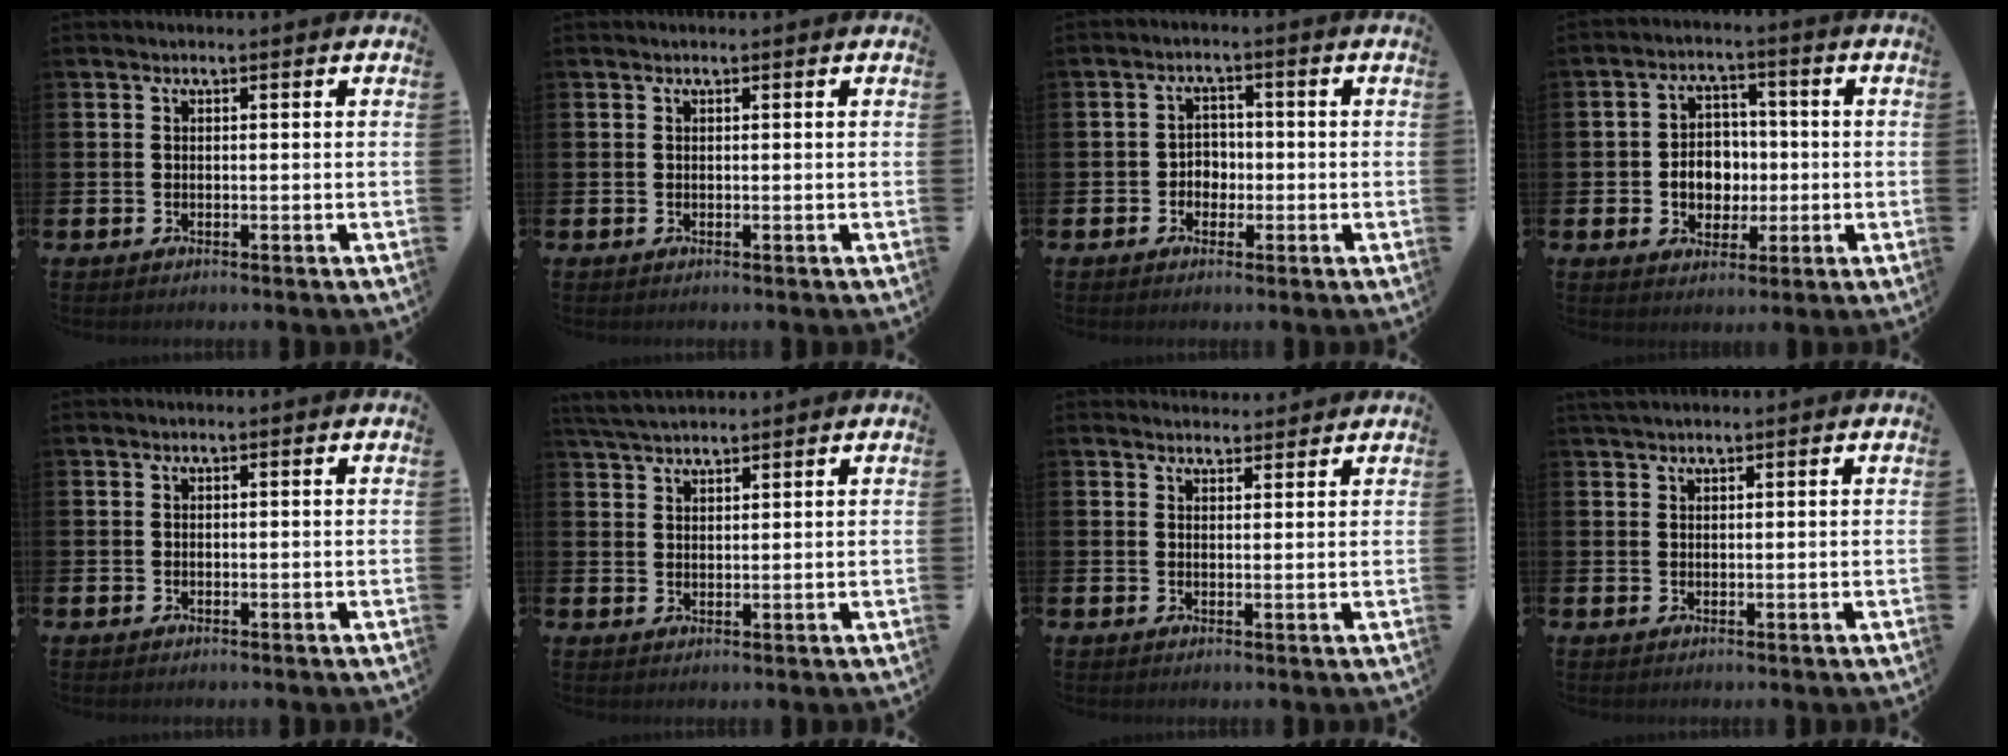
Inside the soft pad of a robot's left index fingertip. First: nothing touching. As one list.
[{"total": 0.0}, {"total": 2.7, "force": [-1.1, 2.3, 0.9], "torque": [-0.008, 0.002, -0.030]}, {"total": 5.2, "force": [-0.5, 4.5, 2.6], "torque": [-0.040, 0.004, -0.019]}, {"total": 0.0}, {"total": 3.5, "force": [3.4, 0.6, 0.9], "torque": [-0.023, -0.013, 0.063]}, {"total": 2.2, "force": [2.1, 0.5, -0.1], "torque": [0.008, -0.014, 0.037]}, {"total": 1.4, "force": [1.2, 0.3, 0.5], "torque": [-0.009, 0.003, 0.022]}]